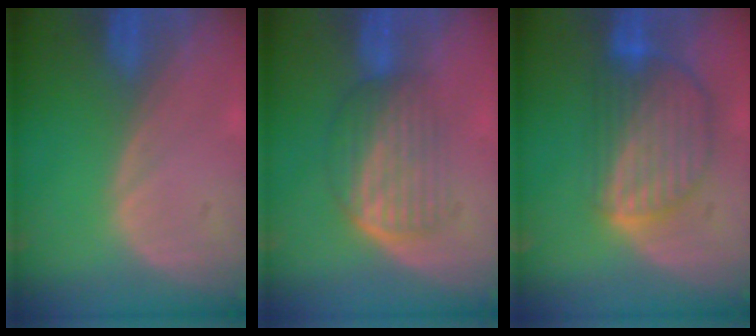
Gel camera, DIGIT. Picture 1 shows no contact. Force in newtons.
{"total": 6.9, "press": 5.9, "slide": 3.6}
{"total": 9.1, "press": 7.8, "slide": 4.7}